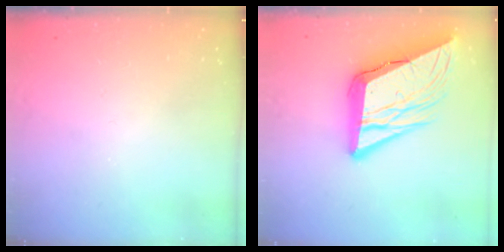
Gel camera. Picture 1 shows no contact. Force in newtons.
{"total": 18.2, "press": 18.0, "slide": 2.6}